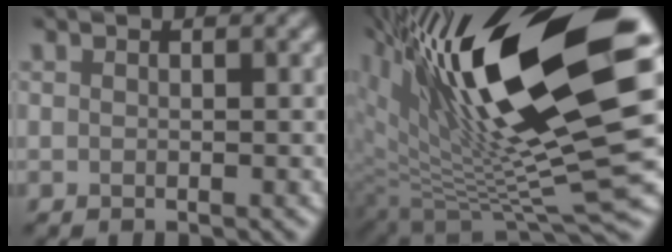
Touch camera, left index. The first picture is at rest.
{"total": 17.1, "force": [5.7, 4.8, 15.4], "torque": [-0.281, -0.002, 0.121]}